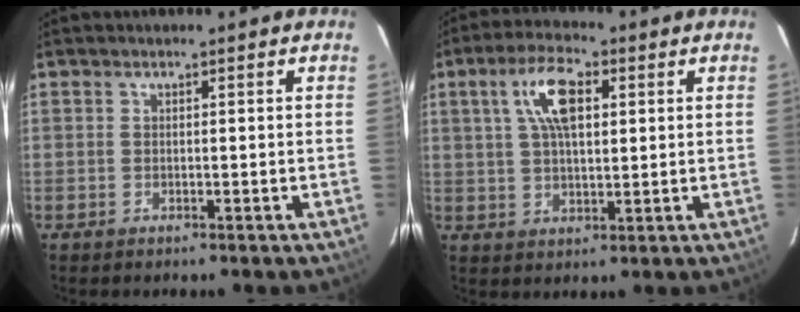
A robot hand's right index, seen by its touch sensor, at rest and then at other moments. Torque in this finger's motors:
{"motor_torque": [0.64, -0.29, 0.47, 0.14]}